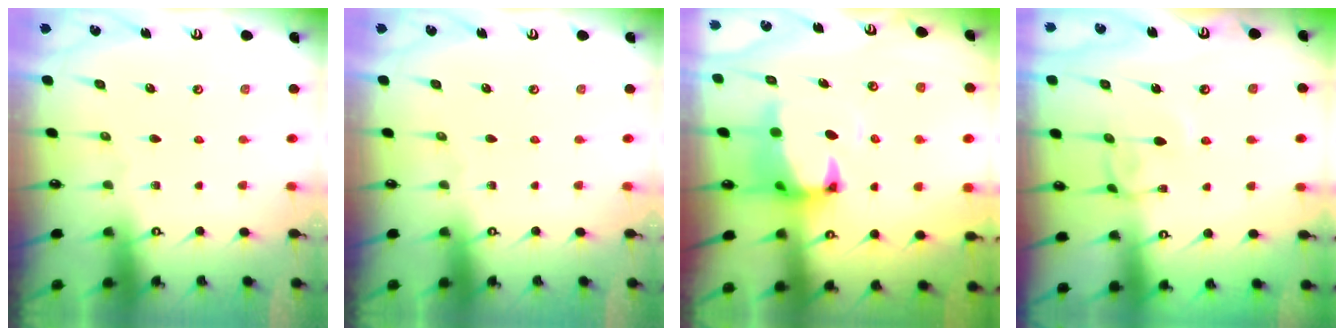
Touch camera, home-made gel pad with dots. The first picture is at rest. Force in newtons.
{"total": 0.0}
{"total": 3.5, "press": 3.3, "slide": 1.2}
{"total": 2.5, "press": 2.5, "slide": 0.5}